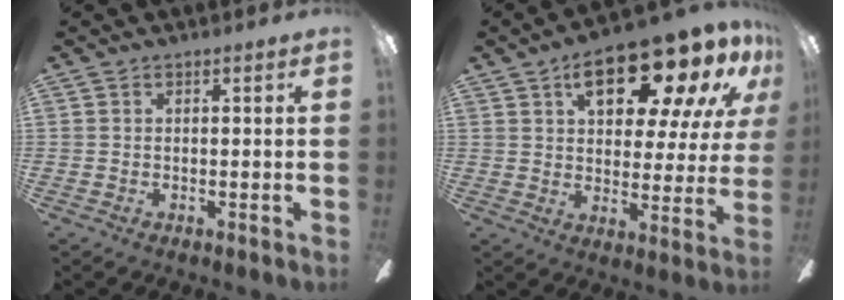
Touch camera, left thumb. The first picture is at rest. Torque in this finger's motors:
{"motor_torque": [0.41, 0.70, 0.09, -0.08, 0.12]}